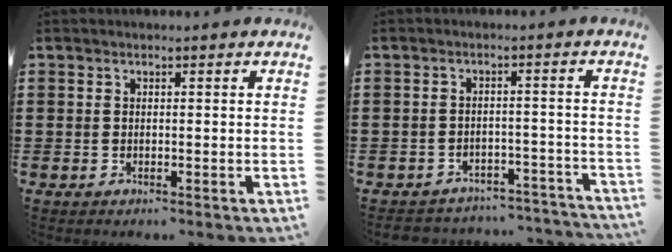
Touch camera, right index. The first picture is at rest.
{"total": 3.2, "force": [-3.2, 0.5, 0.4], "torque": [-0.012, 0.003, -0.067]}